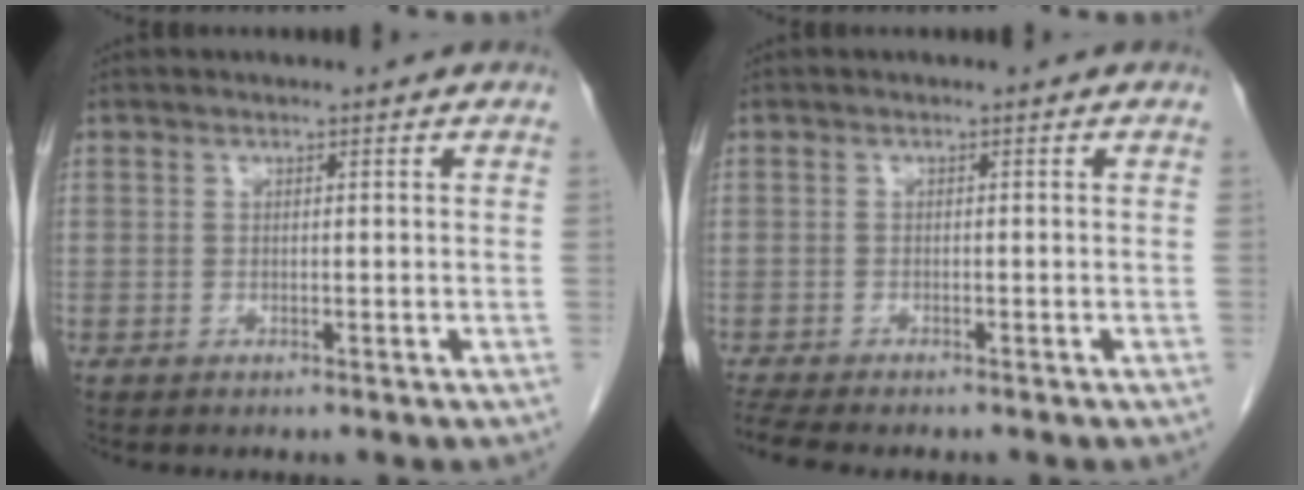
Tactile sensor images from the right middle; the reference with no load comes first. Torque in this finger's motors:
{"motor_torque": [0.59, -0.44, 0.03, 0.03]}